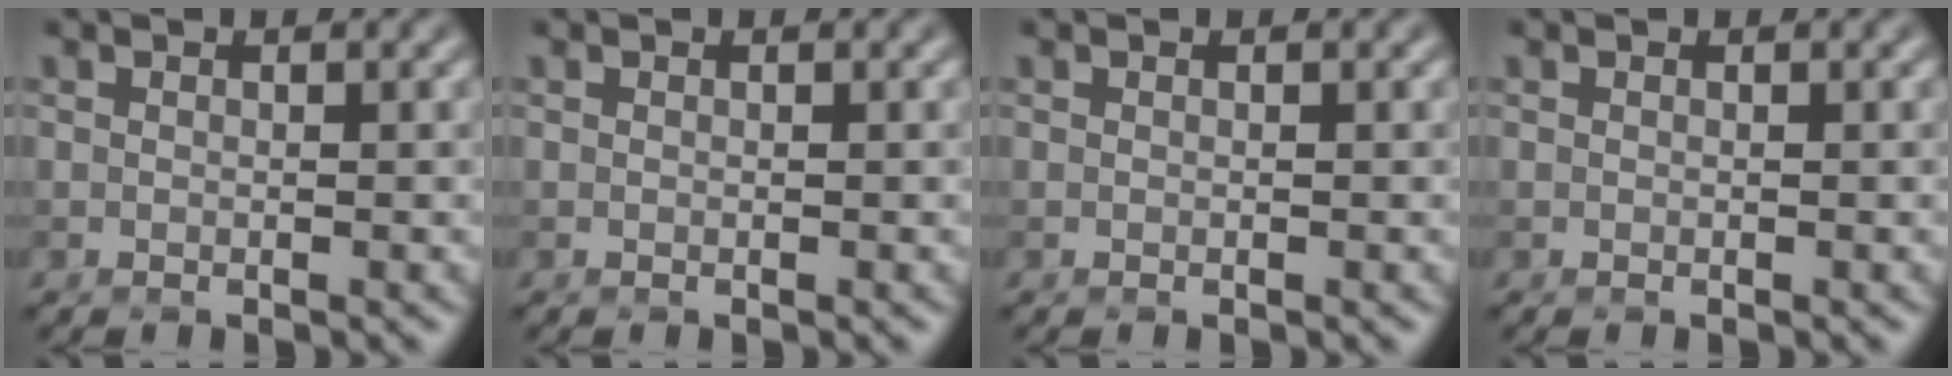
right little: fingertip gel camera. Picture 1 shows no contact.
{"total": 0.0}
{"total": 0.0}
{"total": 0.0}